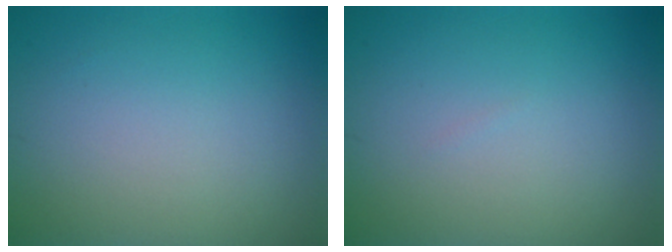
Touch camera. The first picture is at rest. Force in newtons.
{"total": 0.0}